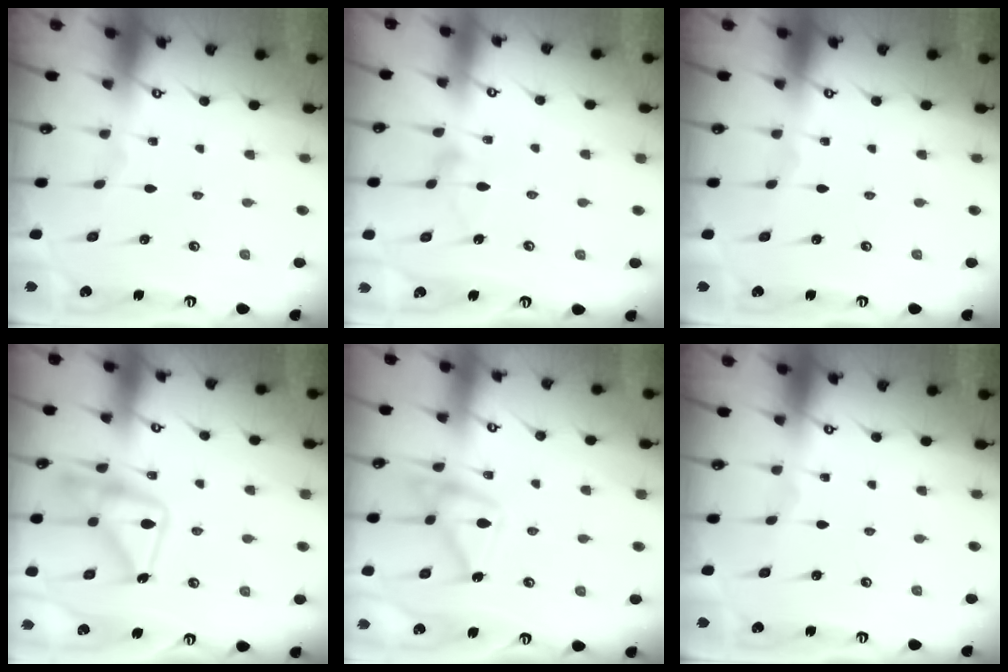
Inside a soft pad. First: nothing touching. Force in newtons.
{"total": 8.6, "press": 8.6, "slide": 0.1}
{"total": 0.0}
{"total": 17.3, "press": 17.2, "slide": 1.2}
{"total": 14.7, "press": 14.7, "slide": 0.4}
{"total": 0.0}